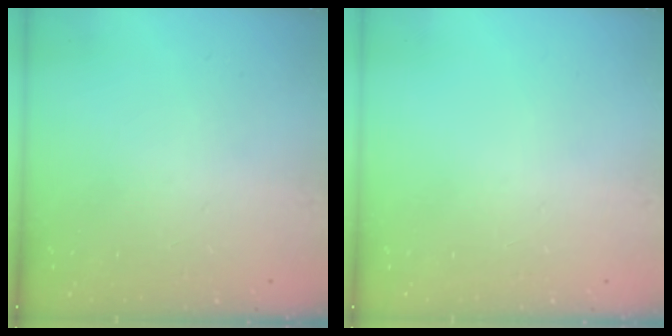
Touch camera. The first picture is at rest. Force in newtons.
{"total": 0.0}